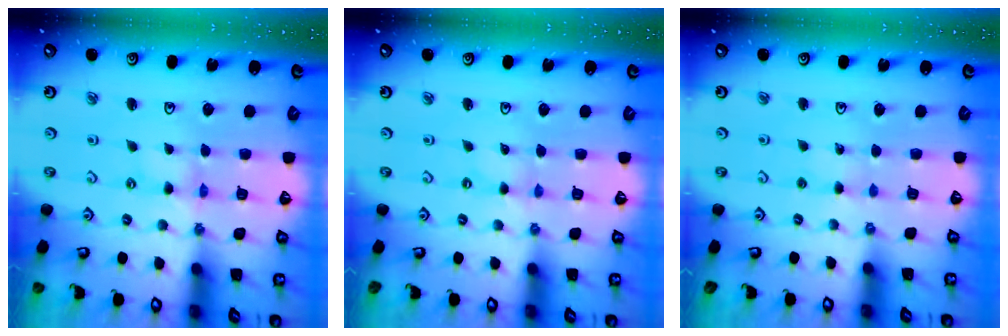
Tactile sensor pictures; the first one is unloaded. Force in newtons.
{"total": 0.0}
{"total": 2.3, "press": 2.3, "slide": 0.3}